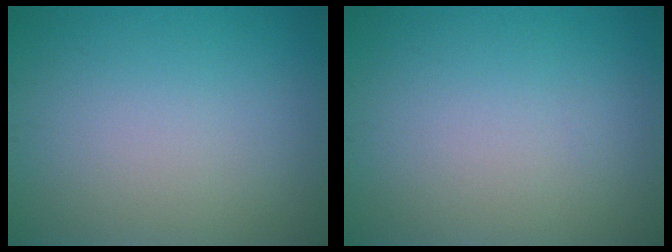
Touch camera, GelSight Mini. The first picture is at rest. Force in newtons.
{"total": 0.0}